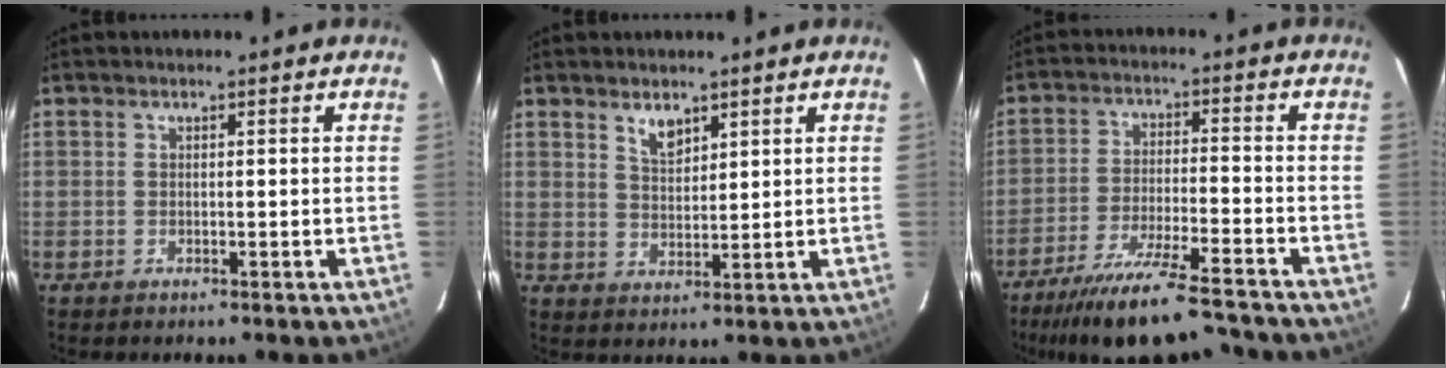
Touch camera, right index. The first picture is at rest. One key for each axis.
{"total": 3.9, "fx": 2.7, "fy": 1.8, "fz": 2.2, "tx": -0.038, "ty": -0.001, "tz": 0.051}
{"total": 15.8, "fx": -14.1, "fy": 1.6, "fz": 6.9, "tx": -0.147, "ty": -0.021, "tz": -0.223}